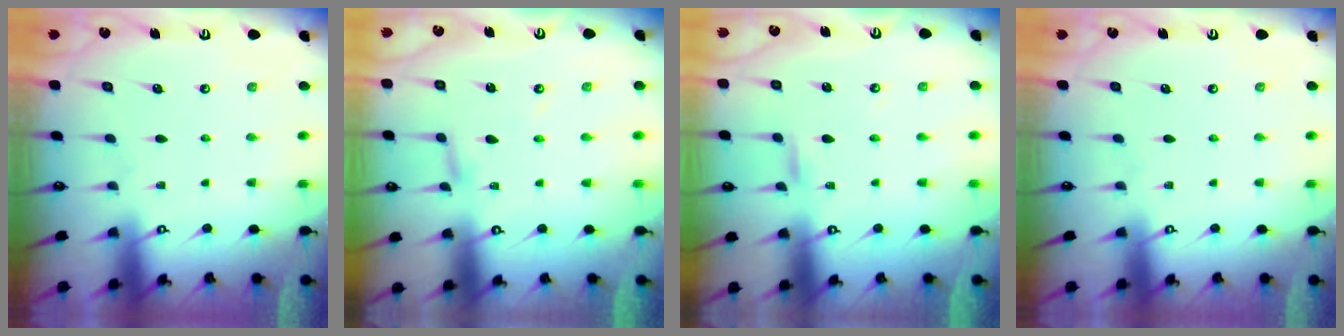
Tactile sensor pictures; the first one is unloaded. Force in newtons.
{"total": 2.8, "press": 2.7, "slide": 0.3}
{"total": 3.5, "press": 3.5, "slide": 0.4}
{"total": 0.0}